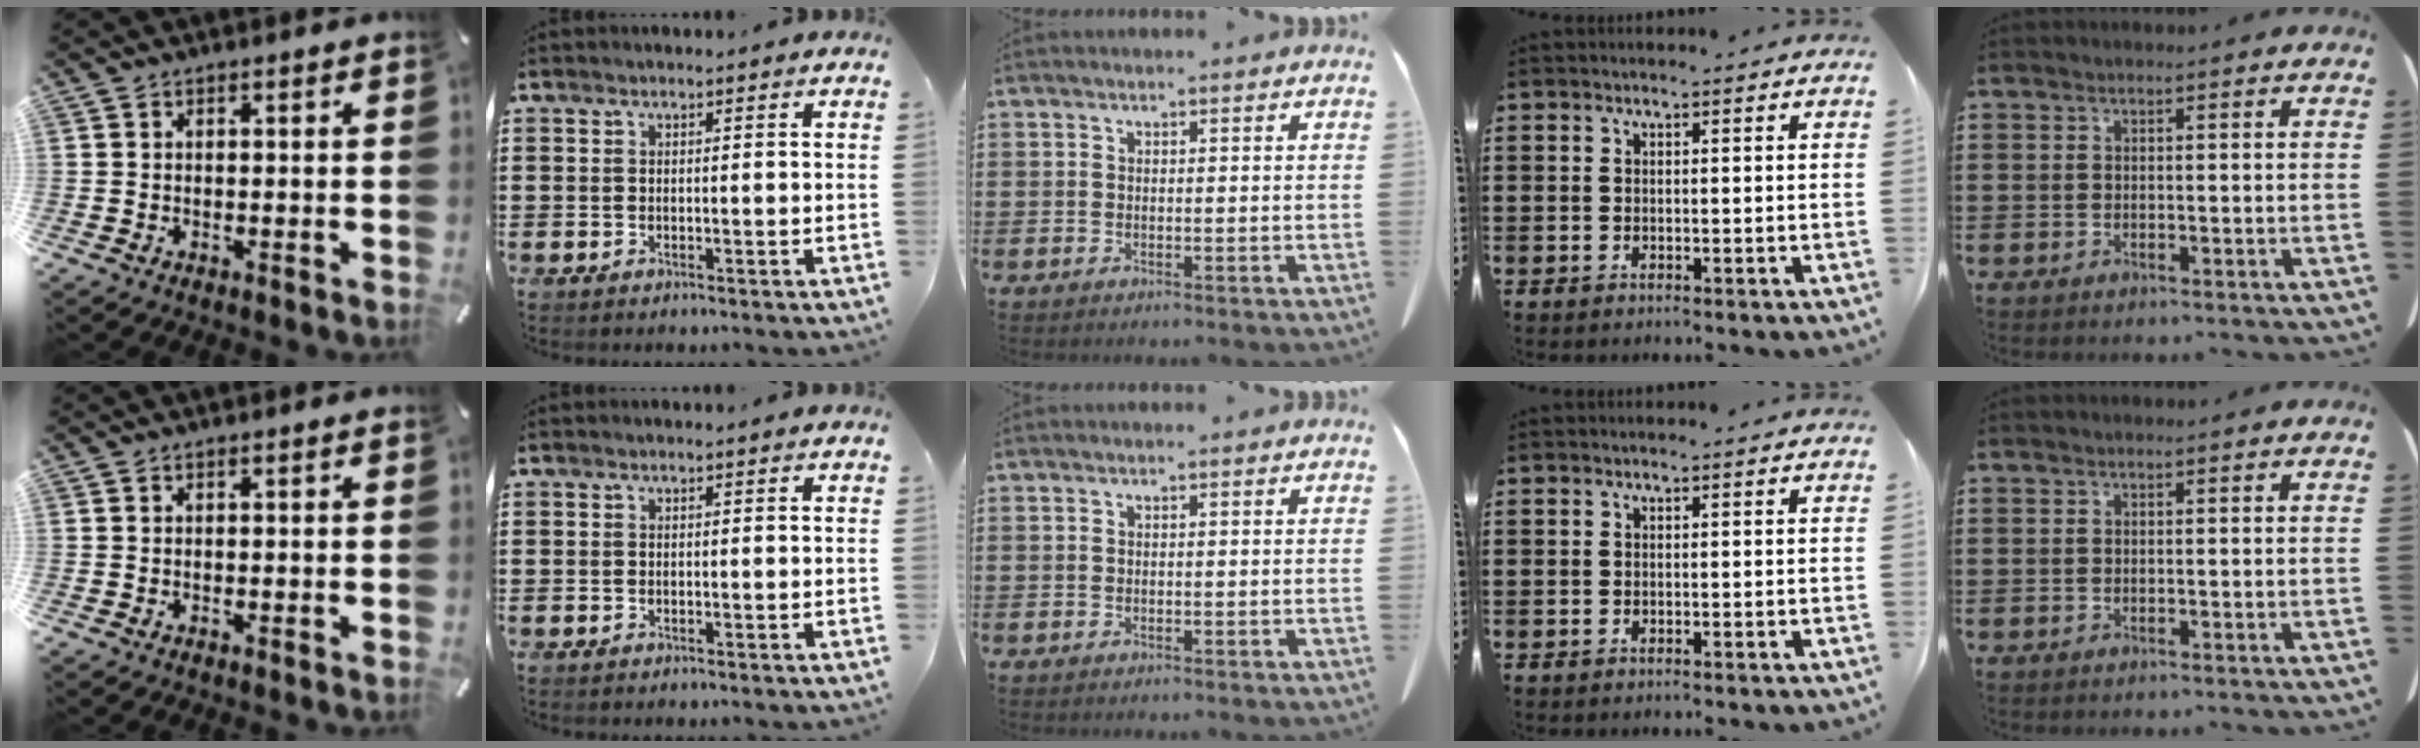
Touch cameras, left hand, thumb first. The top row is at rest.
{}